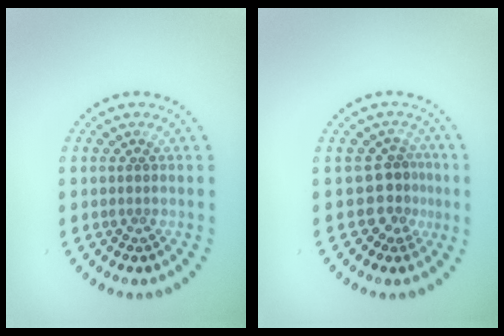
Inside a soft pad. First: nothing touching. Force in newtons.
{"total": 2.8, "press": 2.1, "slide": 1.9}